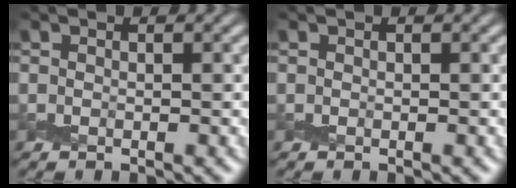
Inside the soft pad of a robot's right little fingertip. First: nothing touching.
{"total": 0.0}